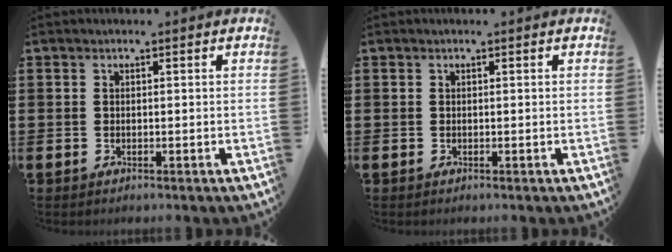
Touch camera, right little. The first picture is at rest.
{"total": 0.0}